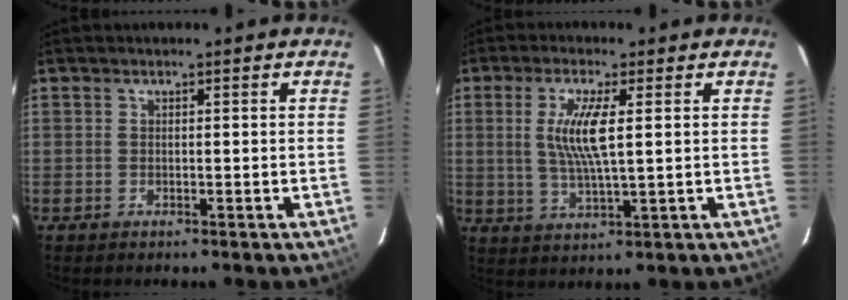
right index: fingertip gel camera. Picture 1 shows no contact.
{"total": 7.8, "force": [1.4, 1.1, 7.6], "torque": [-0.150, -0.004, 0.028]}